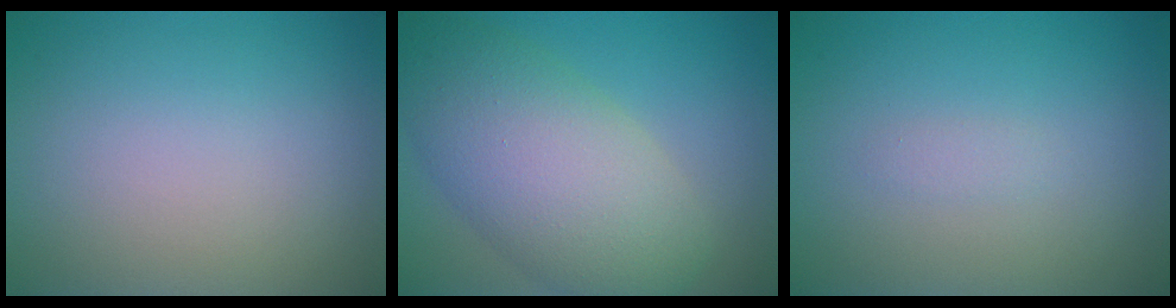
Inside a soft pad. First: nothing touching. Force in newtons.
{"total": 9.2, "press": 9.2, "slide": 0.5}
{"total": 0.6, "press": 0.6, "slide": 0.0}